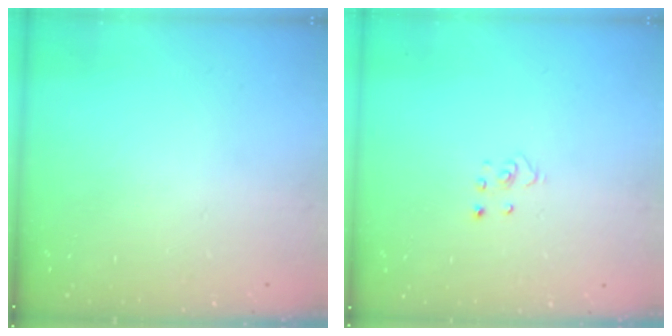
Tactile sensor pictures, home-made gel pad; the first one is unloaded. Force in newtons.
{"total": 2.3, "press": 2.3, "slide": 0.2}